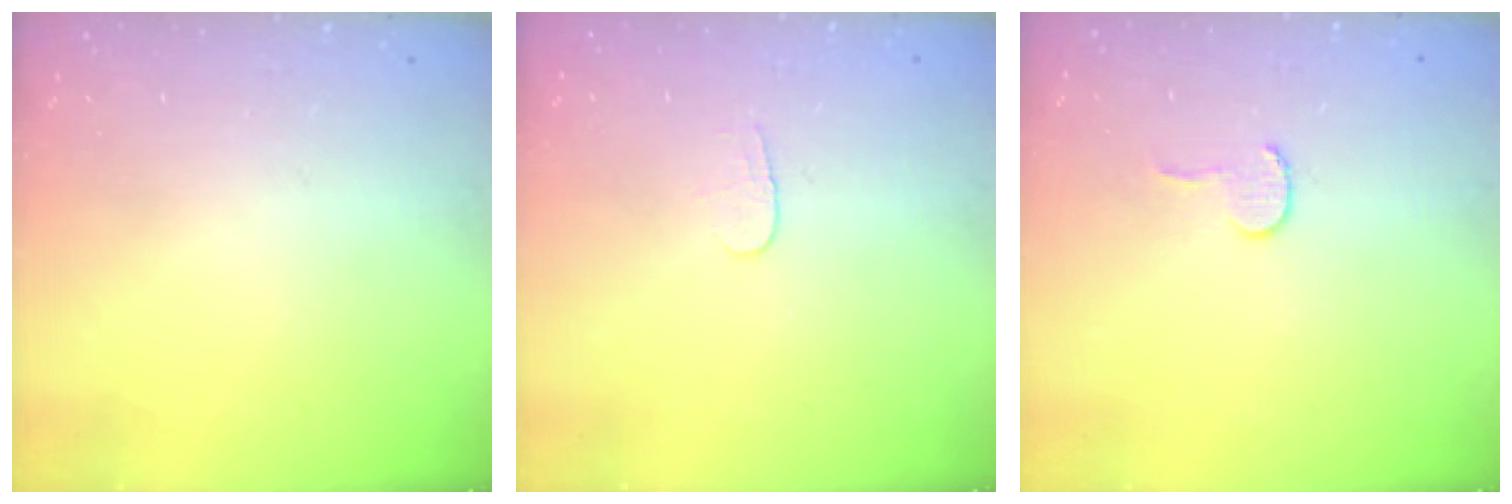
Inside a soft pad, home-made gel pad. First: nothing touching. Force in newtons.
{"total": 3.8, "press": 3.8, "slide": 0.3}
{"total": 4.1, "press": 4.1, "slide": 0.4}